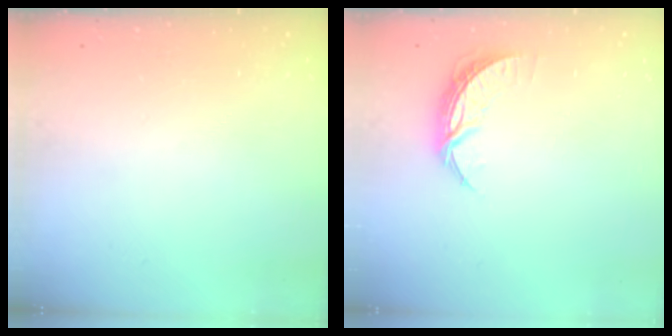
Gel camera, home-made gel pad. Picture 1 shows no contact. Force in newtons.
{"total": 7.2, "press": 7.1, "slide": 0.3}